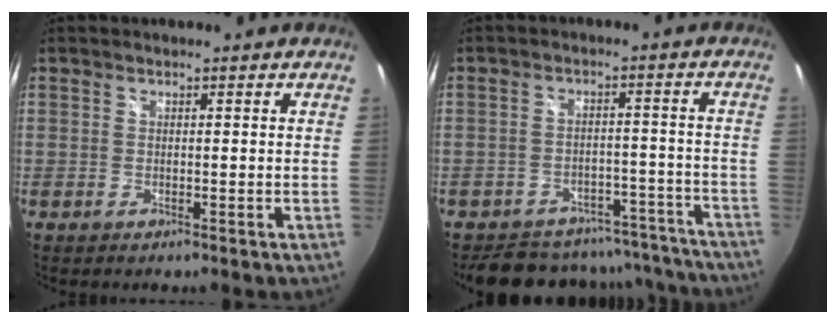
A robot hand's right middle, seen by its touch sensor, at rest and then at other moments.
{"total": 18.7, "force": [-16.6, 7.2, 4.8], "torque": [-0.094, 0.043, -0.195]}